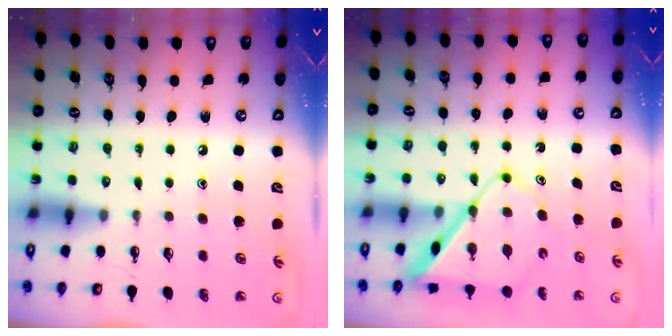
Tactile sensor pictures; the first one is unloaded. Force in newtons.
{"total": 9.4, "press": 9.4, "slide": 0.7}